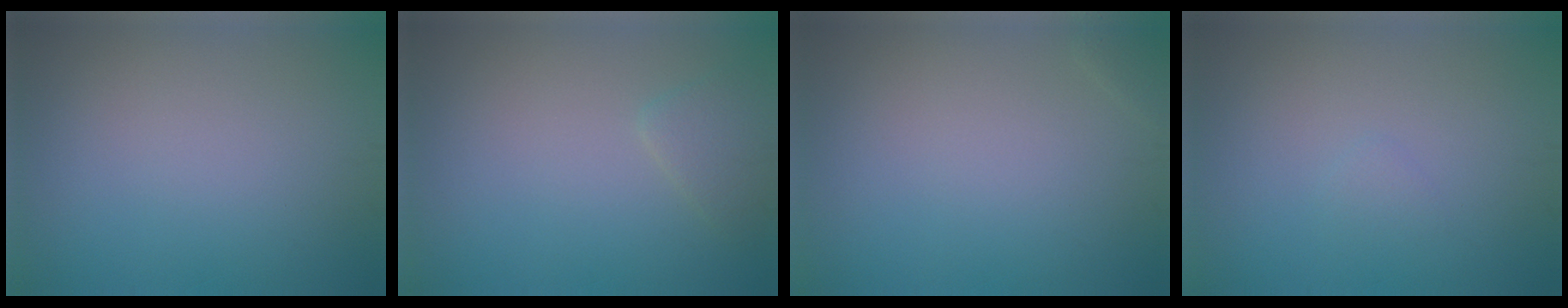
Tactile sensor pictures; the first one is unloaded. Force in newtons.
{"total": 1.6, "press": 1.6, "slide": 0.2}
{"total": 0.6, "press": 0.5, "slide": 0.1}
{"total": 0.6, "press": 0.6, "slide": 0.1}